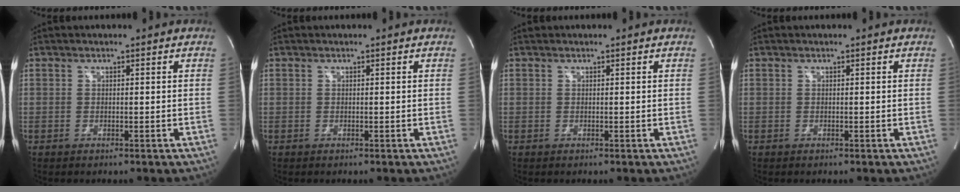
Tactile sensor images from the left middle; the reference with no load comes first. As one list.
[{"total": 0.0}, {"total": 0.0}, {"total": 0.0}]